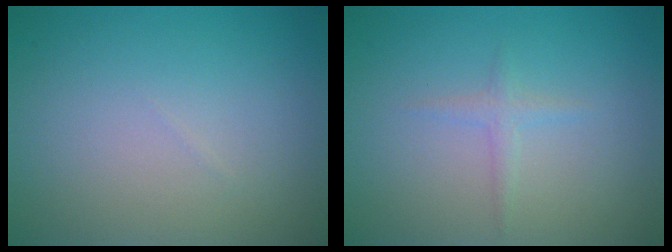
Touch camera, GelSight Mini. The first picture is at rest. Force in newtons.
{"total": 1.1, "press": 1.1, "slide": 0.0}